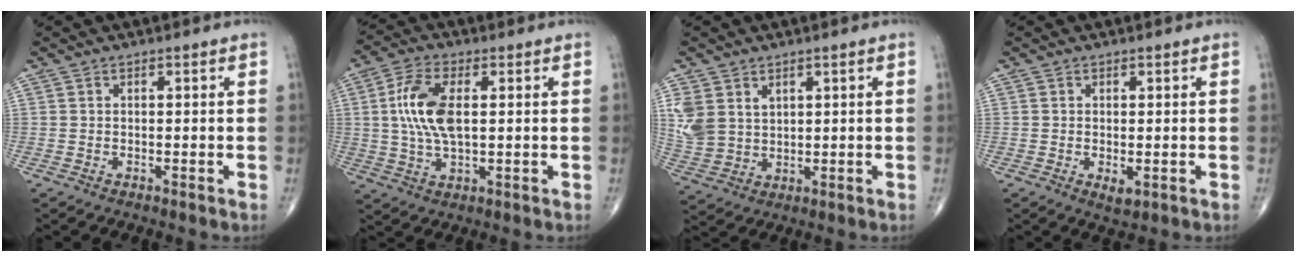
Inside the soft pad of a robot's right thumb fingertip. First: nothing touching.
{"total": 10.4, "force": [1.3, 4.9, 9.0], "torque": [-0.194, 0.003, 0.026]}
{"total": 7.4, "force": [2.9, 5.6, 3.8], "torque": [-0.072, -0.010, 0.073]}
{"total": 2.2, "force": [-0.5, 1.0, 1.9], "torque": [-0.027, -0.005, -0.004]}